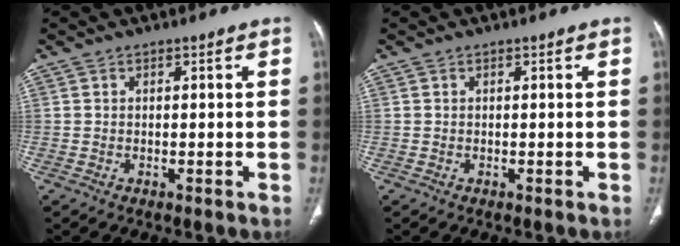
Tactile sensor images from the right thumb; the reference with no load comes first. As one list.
[{"total": 0.0}]